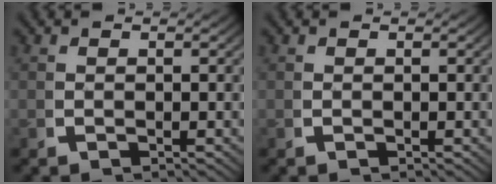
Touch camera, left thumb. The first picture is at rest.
{"total": 0.0}